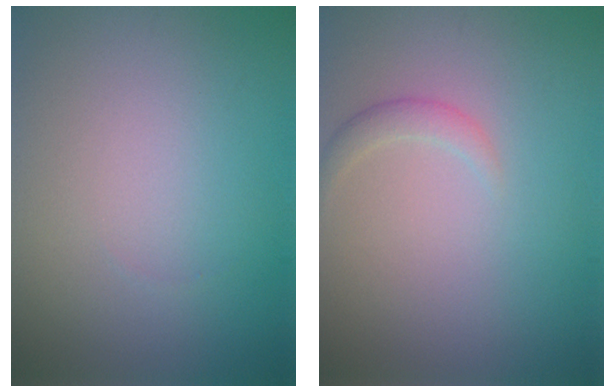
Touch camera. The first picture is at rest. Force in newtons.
{"total": 1.2, "press": 1.2, "slide": 0.0}